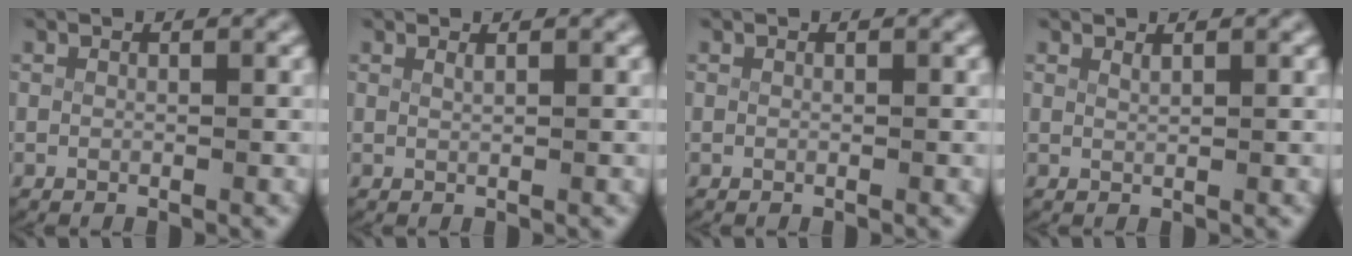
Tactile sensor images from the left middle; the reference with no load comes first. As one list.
[{"total": 0.5, "force": [0.3, -0.4, 0.3], "torque": [-0.009, -0.006, 0.011]}, {"total": 0.0}, {"total": 0.7, "force": [0.6, -0.4, 0.2], "torque": [-0.006, -0.006, 0.016]}]